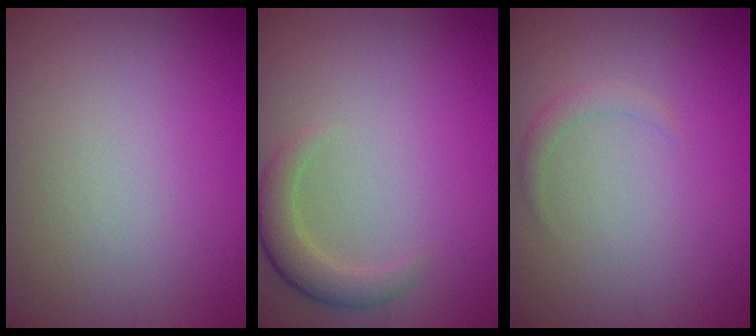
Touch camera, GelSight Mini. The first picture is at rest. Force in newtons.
{"total": 2.6, "press": 2.6, "slide": 0.1}
{"total": 1.0, "press": 1.0, "slide": 0.1}